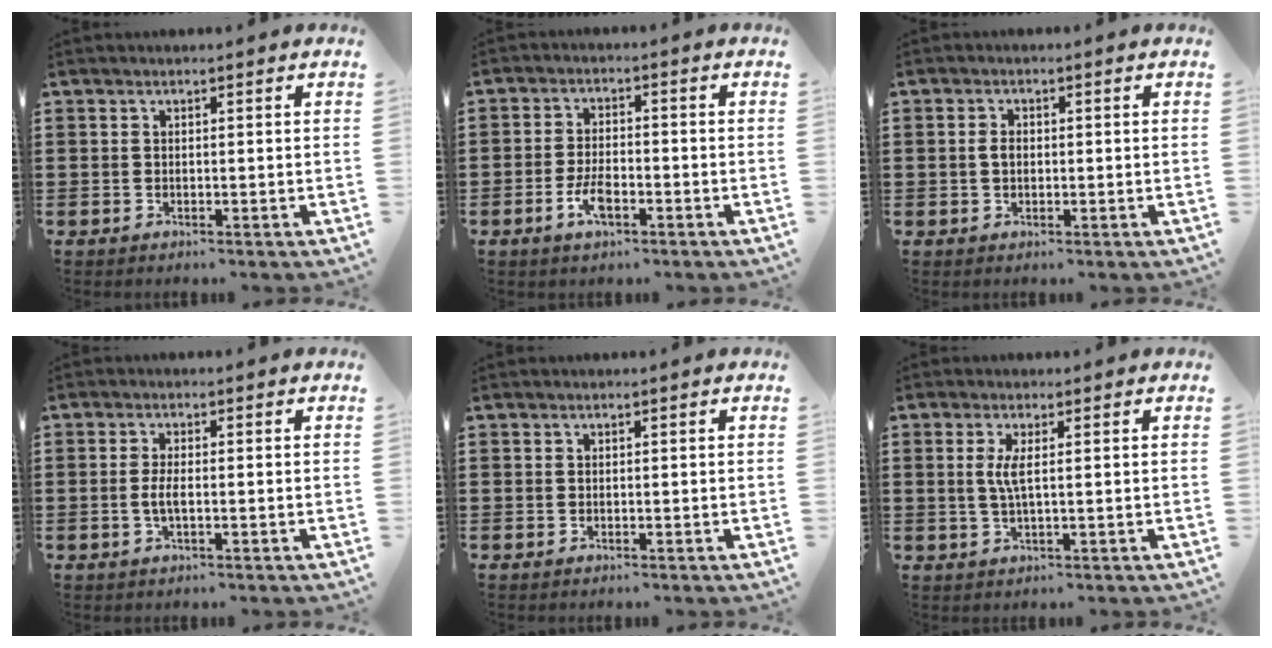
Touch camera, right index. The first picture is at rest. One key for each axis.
{"total": 4.5, "fx": -2.0, "fy": 2.0, "fz": 3.5, "tx": -0.080, "ty": -0.003, "tz": -0.041}
{"total": 1.7, "fx": -0.1, "fy": 1.0, "fz": 1.4, "tx": -0.028, "ty": 0.006, "tz": -0.002}
{"total": 2.7, "fx": -0.5, "fy": 0.6, "fz": 2.6, "tx": -0.062, "ty": -0.008, "tz": -0.014}
{"total": 0.0}
{"total": 2.9, "fx": 0.4, "fy": 0.1, "fz": 2.9, "tx": -0.065, "ty": -0.007, "tz": 0.002}